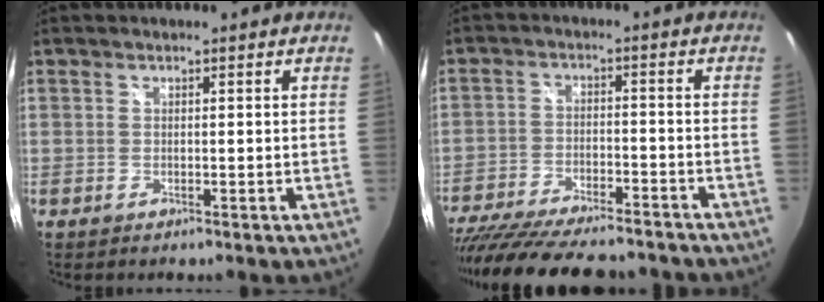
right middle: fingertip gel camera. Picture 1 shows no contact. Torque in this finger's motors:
{"motor_torque": [1.18, -0.96, 0.29, 0.21]}